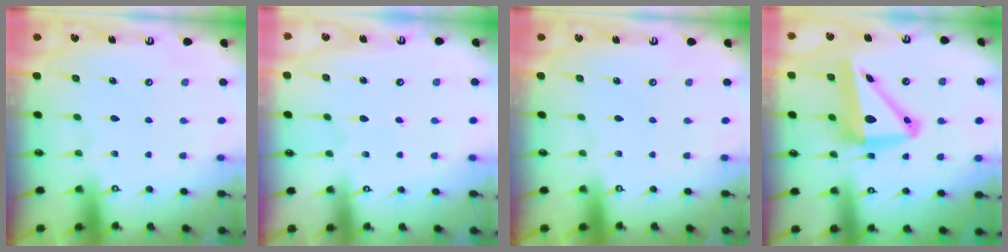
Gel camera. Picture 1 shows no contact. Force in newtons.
{"total": 3.3, "press": 3.3, "slide": 0.4}
{"total": 0.0}
{"total": 14.0, "press": 13.7, "slide": 2.8}